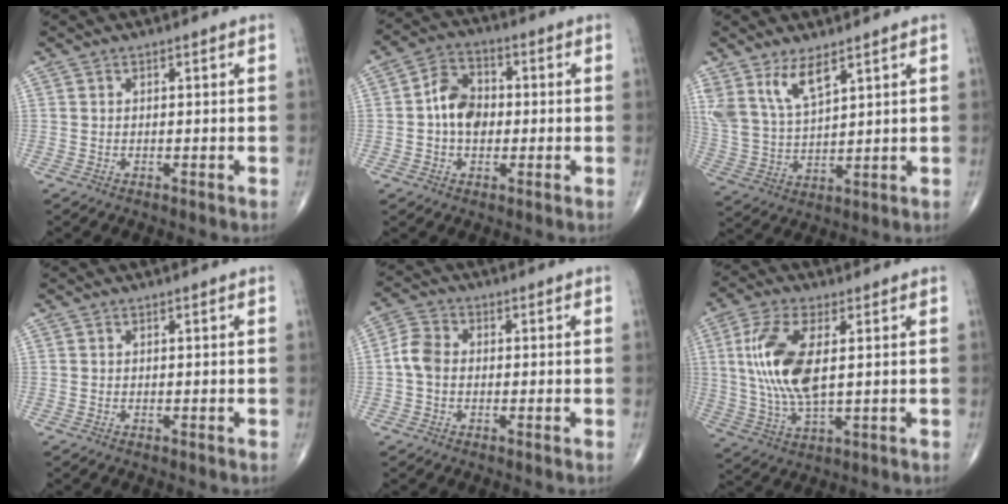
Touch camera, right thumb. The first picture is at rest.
{"total": 8.0, "force": [-0.3, 5.8, 5.5], "torque": [-0.078, 0.020, -0.015]}
{"total": 8.9, "force": [5.6, 3.4, 6.1], "torque": [-0.116, -0.026, 0.123]}
{"total": 0.0}
{"total": 4.8, "force": [-0.5, 3.6, 3.1], "torque": [-0.058, 0.013, -0.020]}
{"total": 13.3, "force": [2.1, 5.5, 11.9], "torque": [-0.263, -0.007, 0.046]}